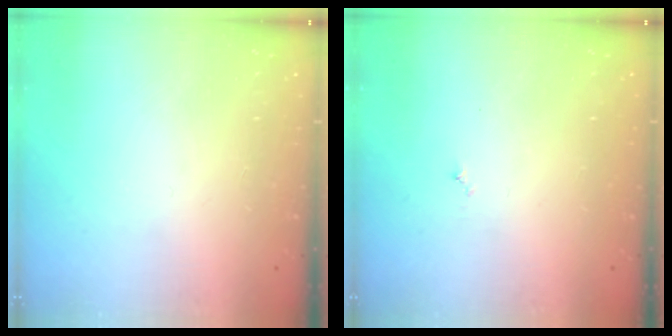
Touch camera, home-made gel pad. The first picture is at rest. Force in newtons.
{"total": 3.0, "press": 2.9, "slide": 0.3}